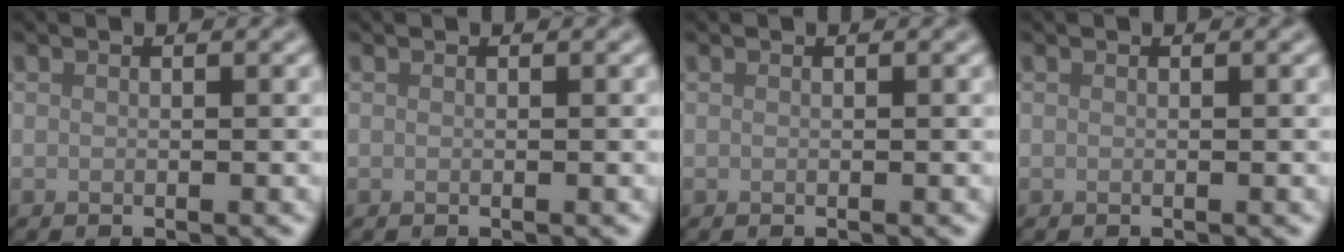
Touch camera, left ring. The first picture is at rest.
{"total": 0.0}
{"total": 0.0}
{"total": 0.0}